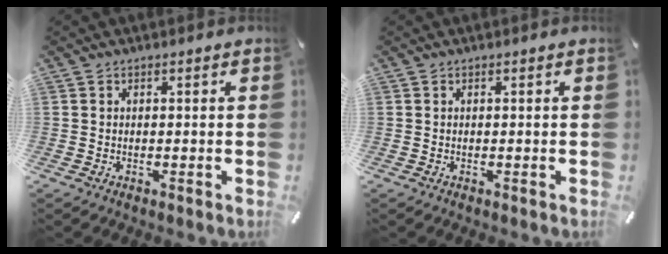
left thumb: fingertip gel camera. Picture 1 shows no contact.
{"total": 0.0}